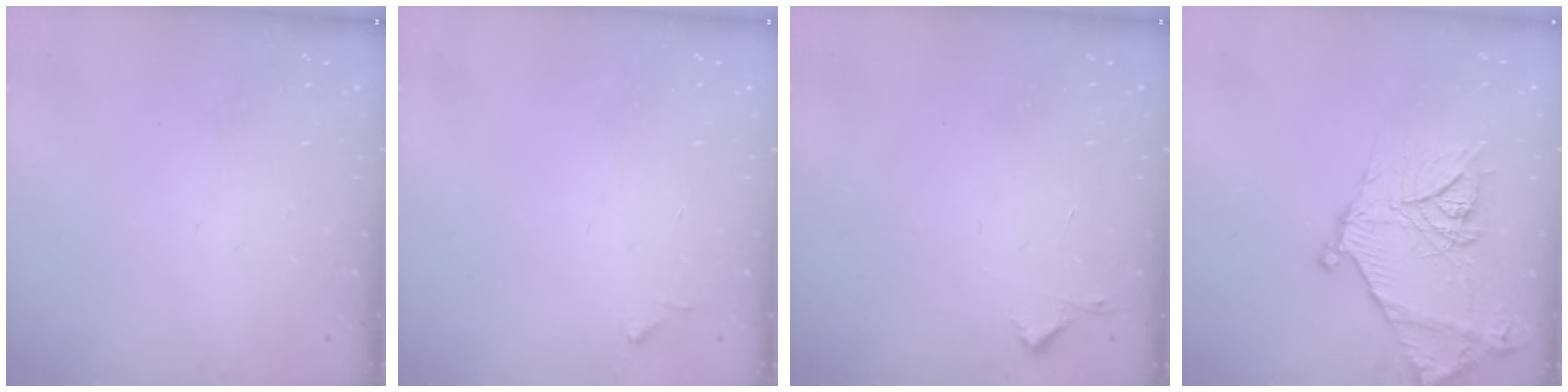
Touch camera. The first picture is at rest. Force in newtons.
{"total": 3.4, "press": 3.4, "slide": 0.4}
{"total": 2.7, "press": 2.6, "slide": 0.4}
{"total": 18.1, "press": 18.1, "slide": 1.2}